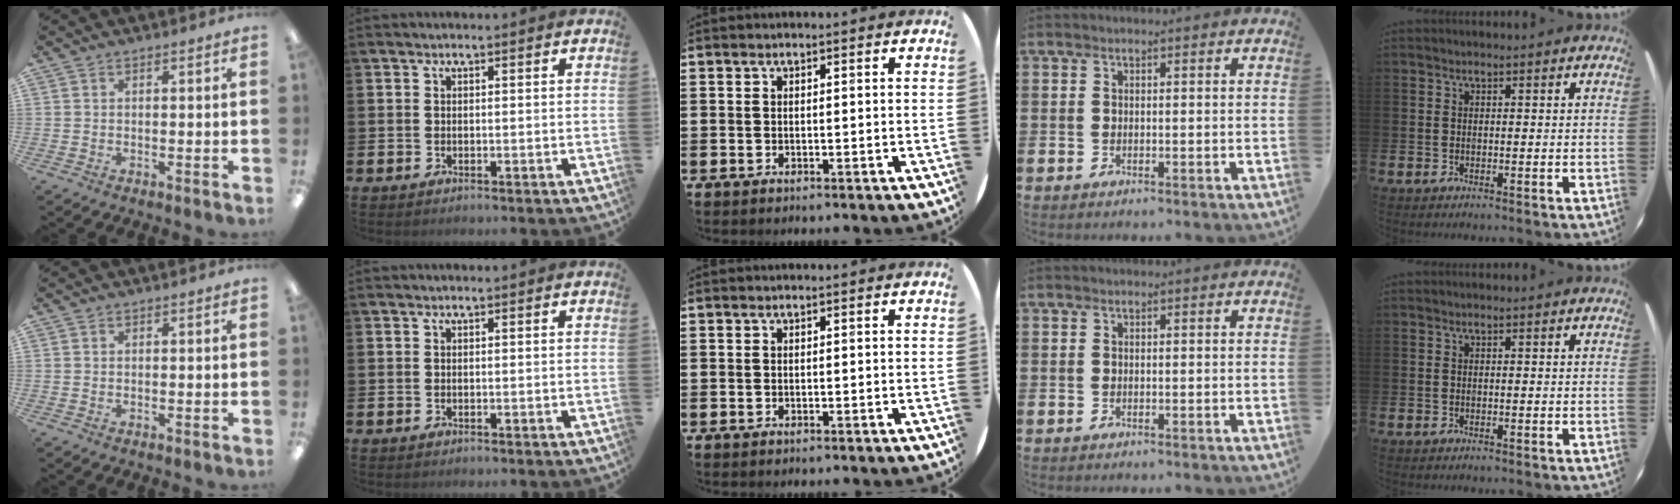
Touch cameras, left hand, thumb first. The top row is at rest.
{}